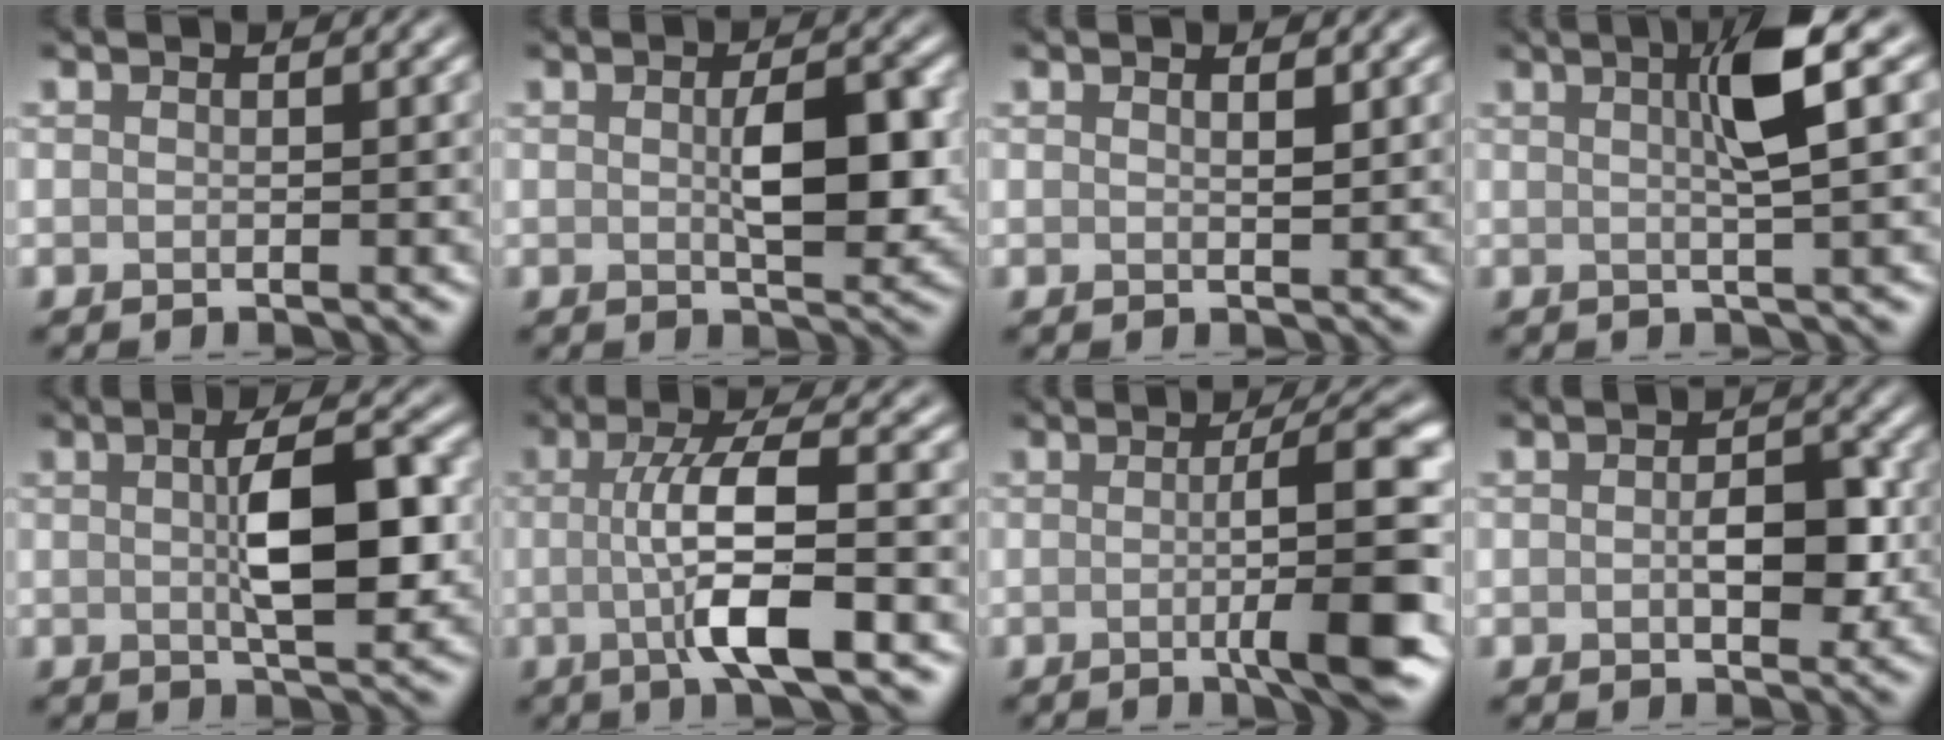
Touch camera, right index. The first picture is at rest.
{"total": 4.9, "force": [0.2, 2.1, 4.5], "torque": [-0.077, -0.001, 0.008]}
{"total": 0.9, "force": [0.6, 0.2, 0.7], "torque": [-0.011, -0.002, 0.010]}
{"total": 4.7, "force": [1.3, 0.6, 4.5], "torque": [-0.069, 0.011, 0.017]}
{"total": 6.8, "force": [0.5, 2.2, 6.4], "torque": [-0.102, 0.005, 0.006]}
{"total": 7.1, "force": [-1.0, 1.5, 6.9], "torque": [-0.116, 0.003, -0.024]}
{"total": 7.3, "force": [-0.8, 1.1, 7.2], "torque": [-0.098, 0.003, -0.016]}
{"total": 3.4, "force": [-0.2, 1.9, 2.8], "torque": [-0.043, -0.003, -0.005]}